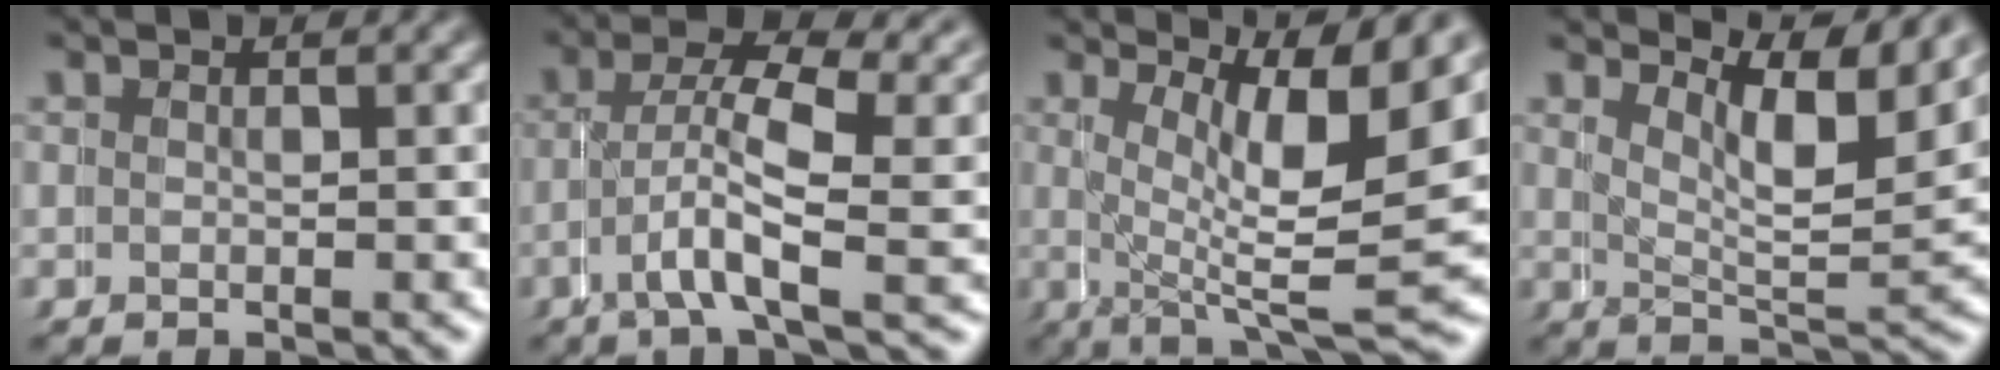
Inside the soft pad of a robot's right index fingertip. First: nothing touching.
{"total": 5.5, "force": [1.2, 2.6, 4.7], "torque": [-0.093, -0.004, 0.002]}
{"total": 9.6, "force": [1.4, 3.3, 8.9], "torque": [-0.123, -0.020, 0.019]}
{"total": 7.1, "force": [4.5, 2.4, 4.9], "torque": [-0.073, -0.005, 0.060]}